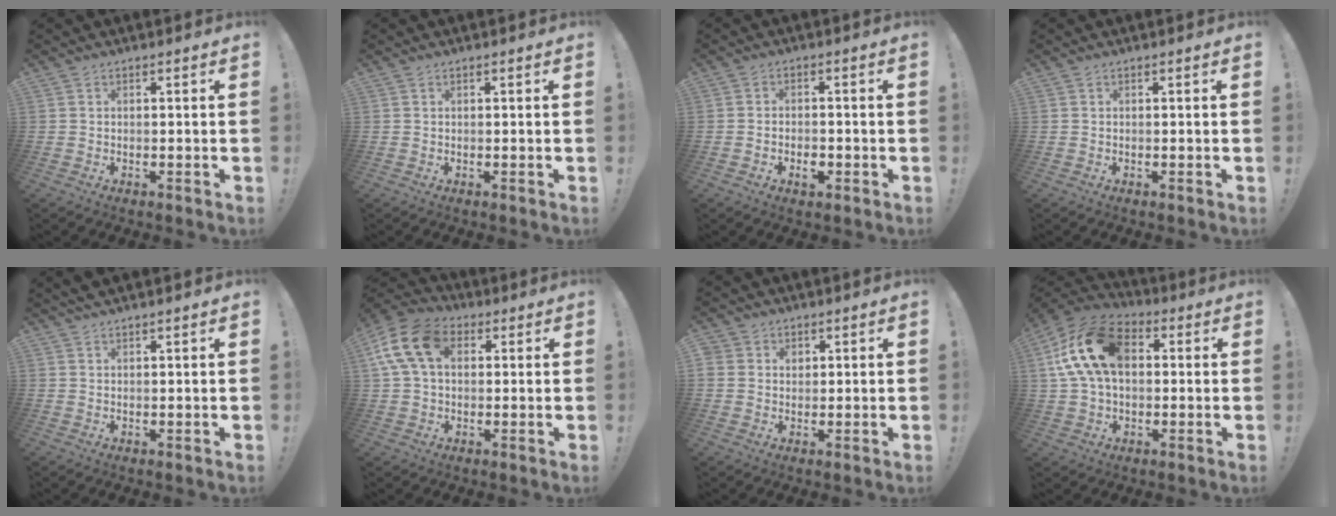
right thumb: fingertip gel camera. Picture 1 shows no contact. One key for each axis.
{"total": 0.0}
{"total": 3.6, "fx": -1.8, "fy": 2.2, "fz": 2.2, "tx": -0.020, "ty": 0.007, "tz": -0.031}
{"total": 0.0}
{"total": 1.9, "fx": 1.7, "fy": -0.1, "fz": 0.9, "tx": -0.018, "ty": -0.005, "tz": 0.030}
{"total": 14.9, "fx": 4.2, "fy": 10.0, "fz": 10.2, "tx": -0.199, "ty": 0.004, "tz": 0.082}
{"total": 3.1, "fx": 1.4, "fy": 2.8, "fz": 0.6, "tx": -0.014, "ty": -0.003, "tz": 0.027}
{"total": 18.5, "fx": 3.7, "fy": 12.3, "fz": 13.3, "tx": -0.240, "ty": 0.008, "tz": 0.070}